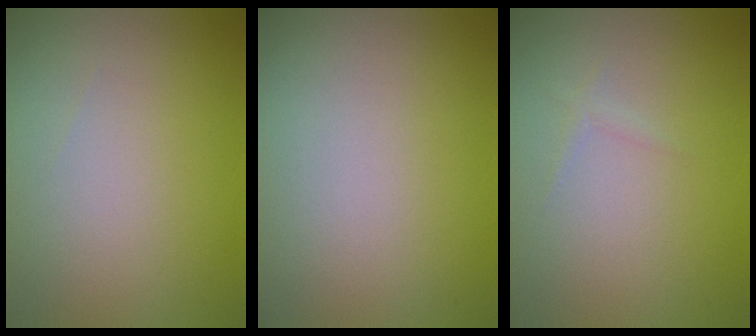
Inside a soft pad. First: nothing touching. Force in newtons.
{"total": 0.0}
{"total": 0.5, "press": 0.5, "slide": 0.0}